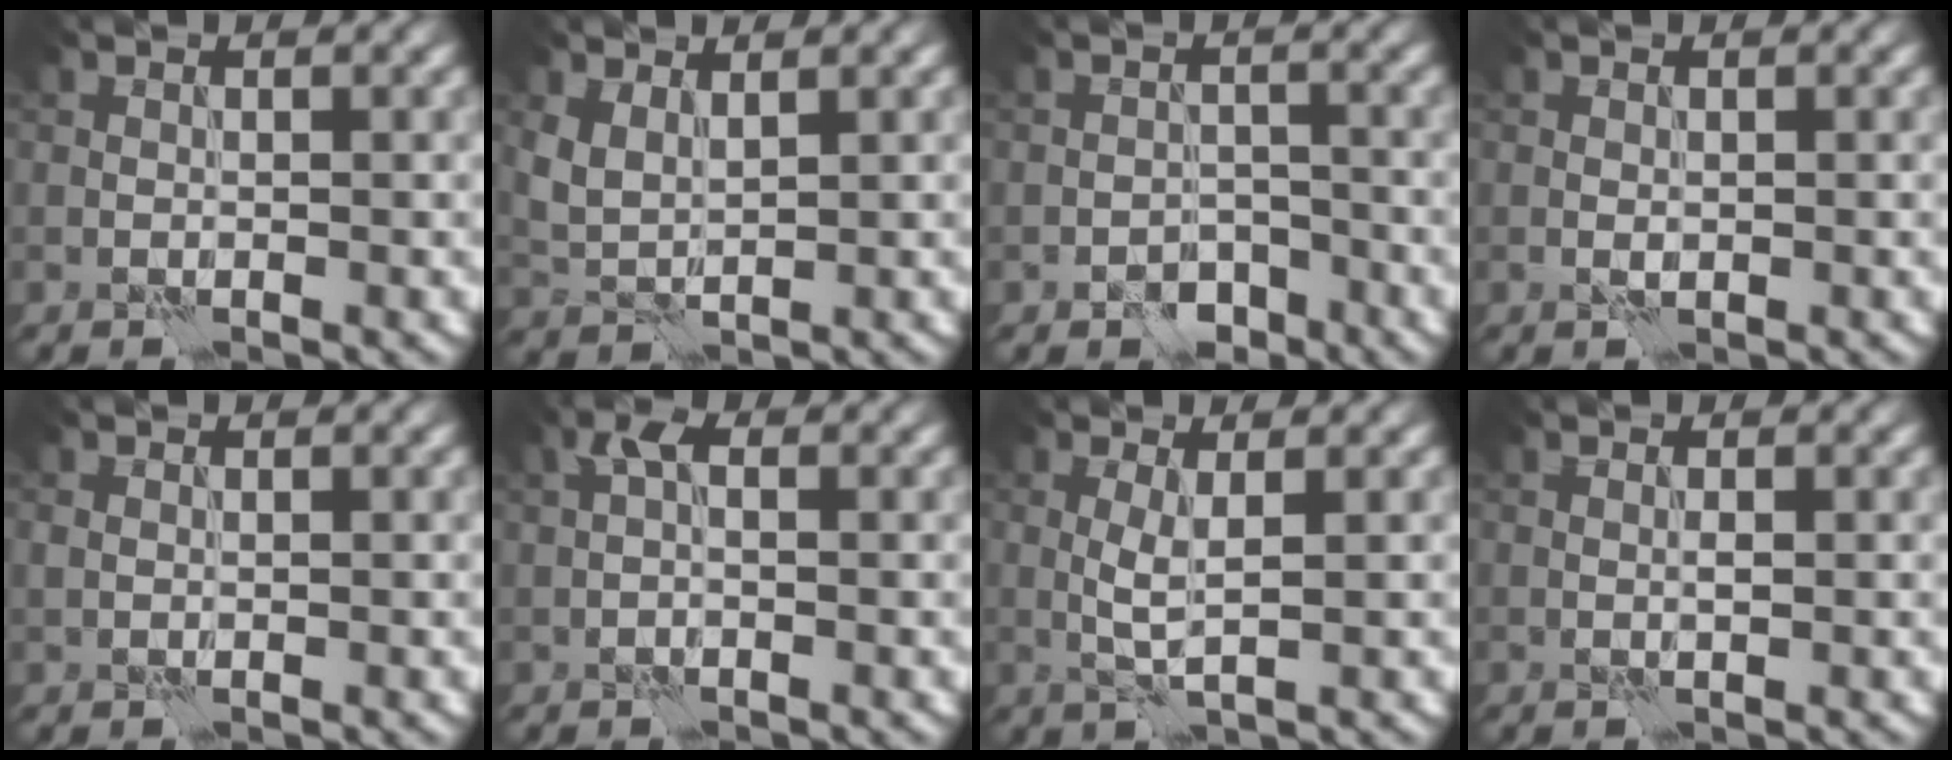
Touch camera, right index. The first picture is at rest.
{"total": 2.6, "force": [1.6, 1.2, 1.7], "torque": [-0.044, 0.000, 0.033]}
{"total": 2.7, "force": [-1.8, 1.6, 1.0], "torque": [-0.008, 0.003, -0.034]}
{"total": 0.7, "force": [-0.1, 0.5, 0.5], "torque": [-0.009, -0.001, -0.002]}
{"total": 0.6, "force": [0.0, 0.5, 0.3], "torque": [-0.005, 0.000, 0.000]}
{"total": 1.5, "force": [0.0, 0.7, 1.4], "torque": [-0.026, 0.006, -0.004]}
{"total": 1.8, "force": [0.3, 0.1, 1.8], "torque": [-0.042, 0.002, 0.004]}
{"total": 0.5, "force": [-0.1, 0.1, 0.5], "torque": [-0.012, 0.000, -0.002]}